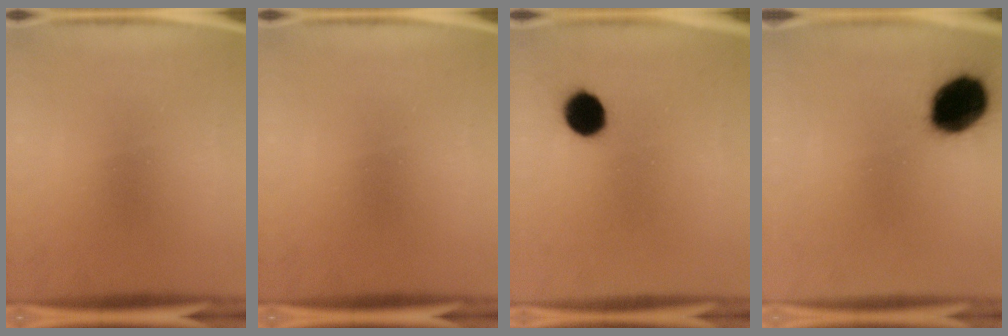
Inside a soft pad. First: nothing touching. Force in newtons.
{"total": 0.0}
{"total": 7.4}
{"total": 15.4}